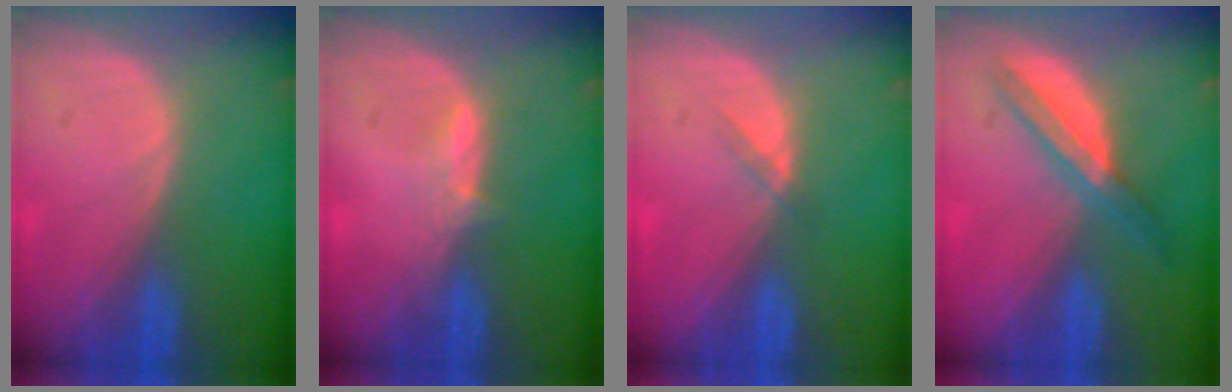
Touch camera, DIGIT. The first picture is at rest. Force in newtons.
{"total": 2.1, "press": 2.0, "slide": 0.4}
{"total": 1.4, "press": 1.1, "slide": 0.8}
{"total": 5.5, "press": 5.2, "slide": 1.8}